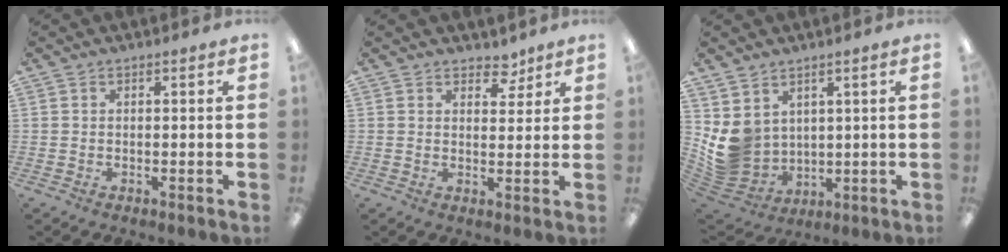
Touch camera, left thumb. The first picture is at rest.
{"total": 4.8, "force": [3.8, 2.6, 1.3], "torque": [0.004, -0.024, 0.063]}
{"total": 8.7, "force": [3.0, 7.8, 2.7], "torque": [-0.086, -0.034, 0.066]}